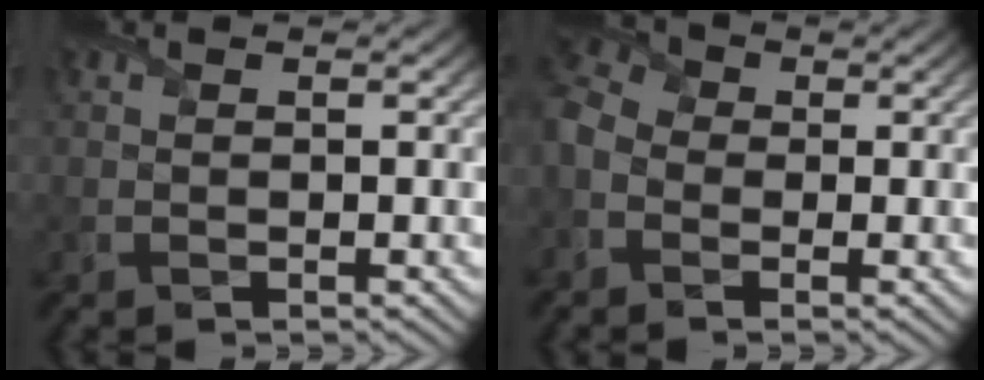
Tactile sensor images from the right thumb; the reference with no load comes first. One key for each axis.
{"total": 5.8, "fx": -2.1, "fy": 4.3, "fz": 3.2, "tx": -0.099, "ty": -0.004, "tz": -0.050}